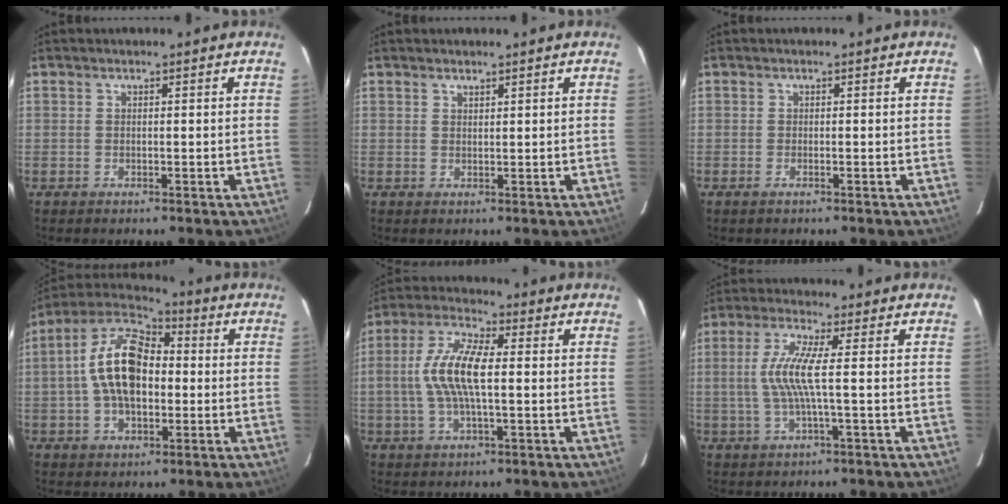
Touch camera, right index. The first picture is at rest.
{"total": 0.8, "force": [0.7, 0.0, -0.3], "torque": [0.004, 0.001, 0.014]}
{"total": 0.8, "force": [-0.7, -0.3, 0.2], "torque": [-0.004, 0.000, -0.014]}
{"total": 14.9, "force": [-0.1, 8.3, 12.4], "torque": [-0.239, 0.021, -0.009]}
{"total": 11.0, "force": [0.0, 3.6, 10.4], "torque": [-0.218, 0.012, -0.003]}
{"total": 7.4, "force": [-0.1, 0.2, 7.4], "torque": [-0.152, 0.000, 0.002]}